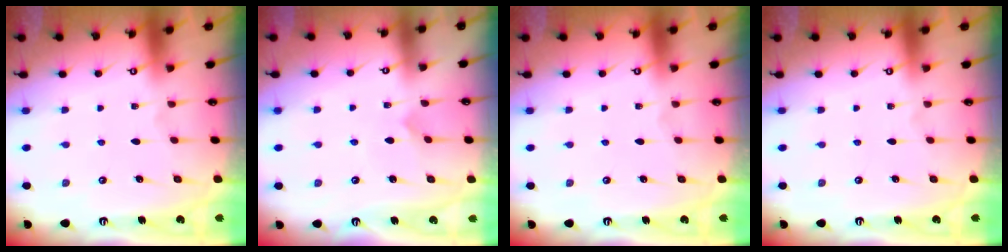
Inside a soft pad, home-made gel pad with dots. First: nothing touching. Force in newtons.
{"total": 2.8, "press": 2.8, "slide": 0.2}
{"total": 0.0}
{"total": 0.0}